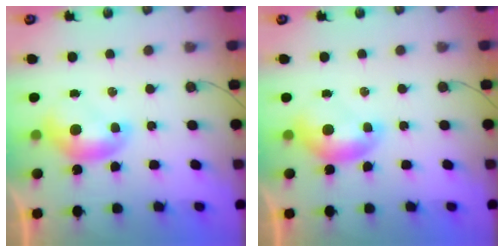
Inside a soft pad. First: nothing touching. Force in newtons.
{"total": 0.0}